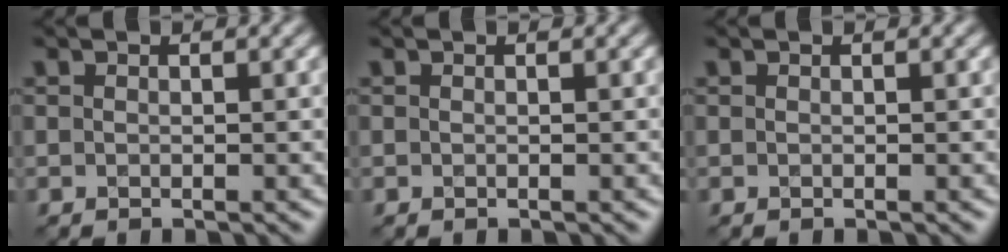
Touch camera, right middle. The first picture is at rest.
{"total": 0.0}
{"total": 0.0}